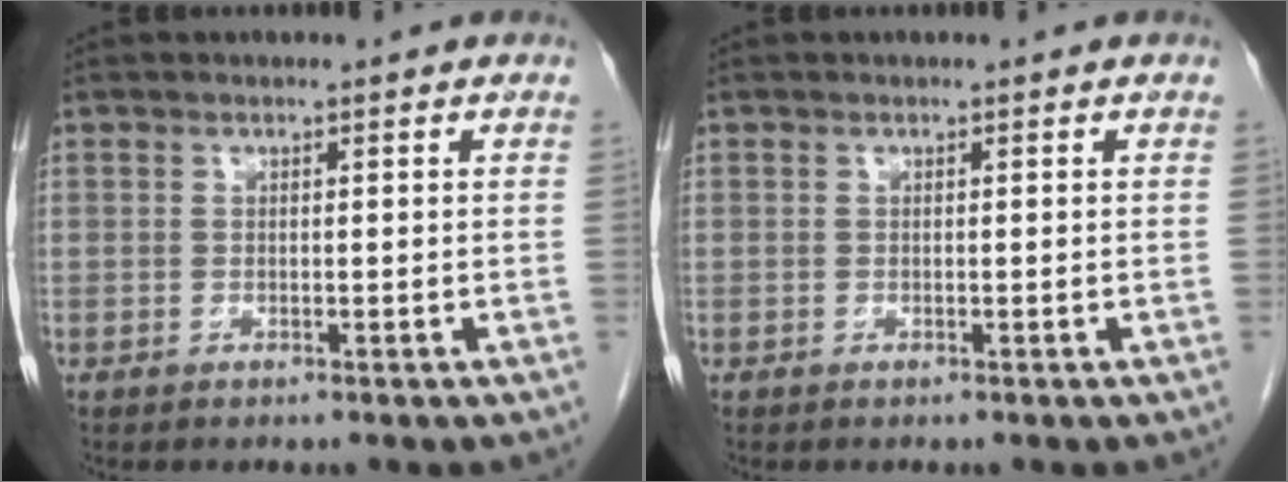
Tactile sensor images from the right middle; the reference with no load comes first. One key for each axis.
{"total": 0.0}